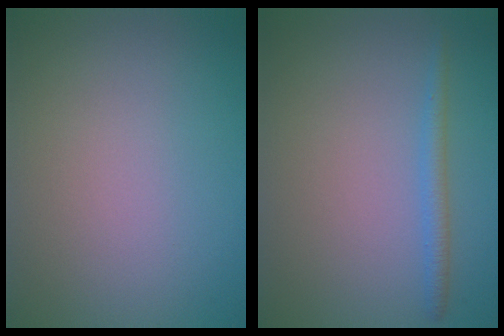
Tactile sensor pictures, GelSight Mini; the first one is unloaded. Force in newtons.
{"total": 1.6, "press": 1.6, "slide": 0.1}